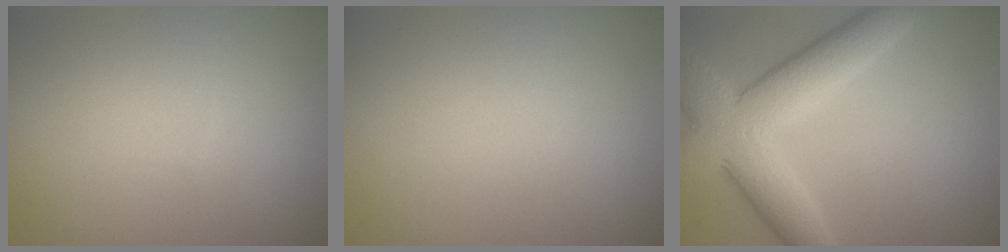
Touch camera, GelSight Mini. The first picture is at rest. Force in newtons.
{"total": 0.0}
{"total": 8.7, "press": 8.7, "slide": 0.4}